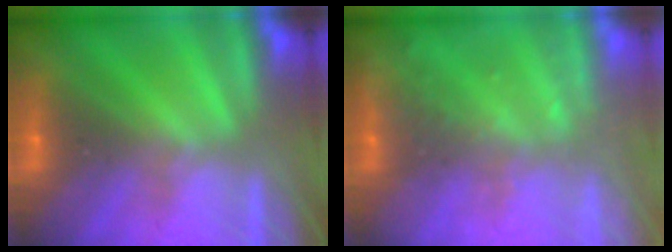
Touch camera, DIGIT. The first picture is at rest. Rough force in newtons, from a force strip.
{"total": 2.2}